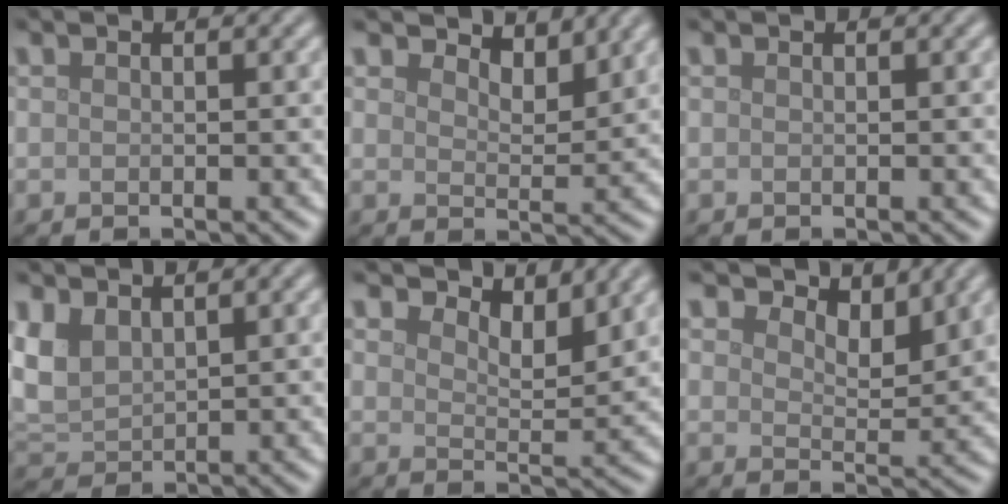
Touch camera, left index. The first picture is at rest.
{"total": 3.6, "force": [3.4, 0.8, 0.9], "torque": [-0.023, -0.003, 0.048]}
{"total": 0.0}
{"total": 3.7, "force": [1.8, 2.3, 2.3], "torque": [-0.062, 0.002, 0.039]}
{"total": 4.1, "force": [3.7, 1.0, 1.5], "torque": [-0.031, -0.002, 0.055]}
{"total": 4.0, "force": [3.4, 1.4, 1.6], "torque": [-0.031, -0.003, 0.047]}